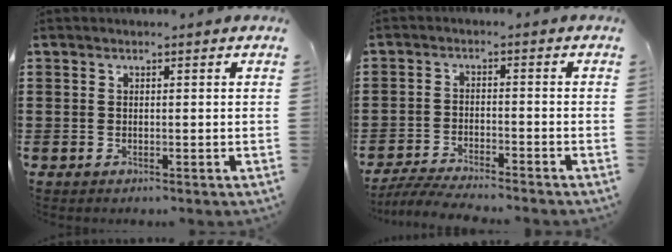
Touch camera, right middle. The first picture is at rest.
{"total": 4.4, "force": [-4.3, -0.1, 1.1], "torque": [-0.034, -0.011, -0.089]}